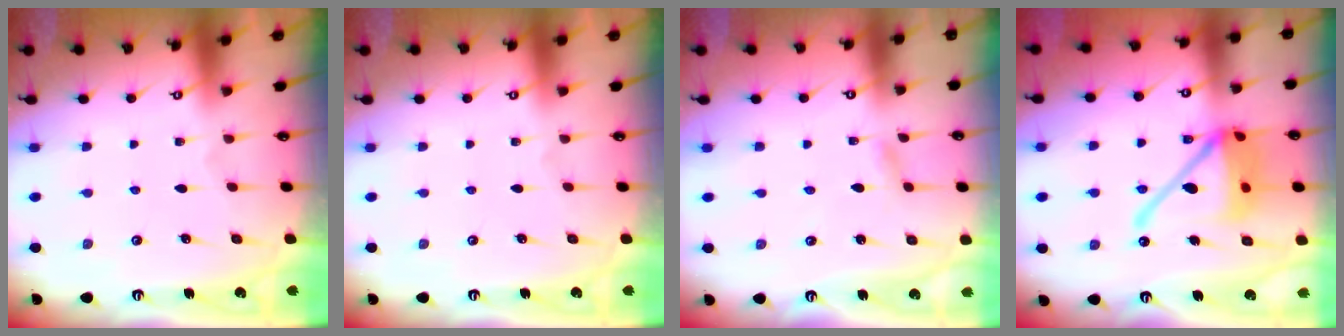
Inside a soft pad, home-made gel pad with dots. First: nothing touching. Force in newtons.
{"total": 0.0}
{"total": 1.1, "press": 1.1, "slide": 0.1}
{"total": 17.8, "press": 17.7, "slide": 2.4}